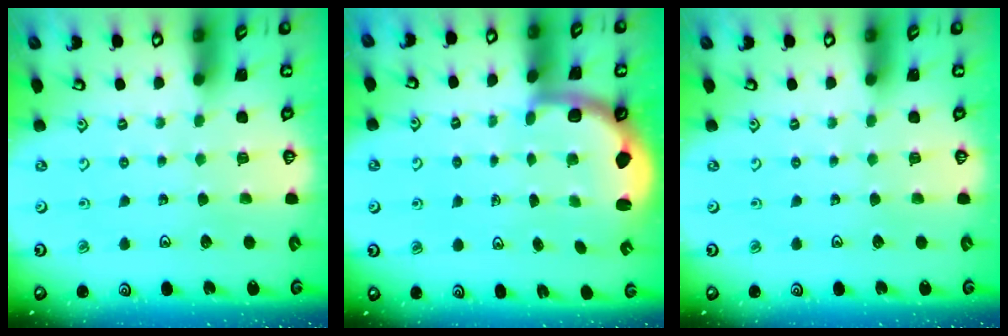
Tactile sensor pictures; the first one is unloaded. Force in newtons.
{"total": 2.2, "press": 1.7, "slide": 1.4}
{"total": 0.0}